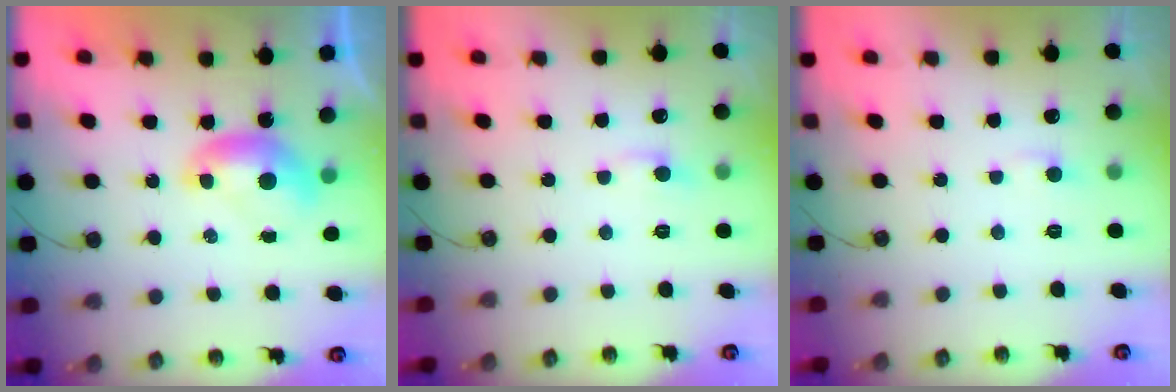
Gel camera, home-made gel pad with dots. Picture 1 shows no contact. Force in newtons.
{"total": 0.6, "press": 0.0, "slide": 0.6}
{"total": 1.6, "press": 1.5, "slide": 0.5}